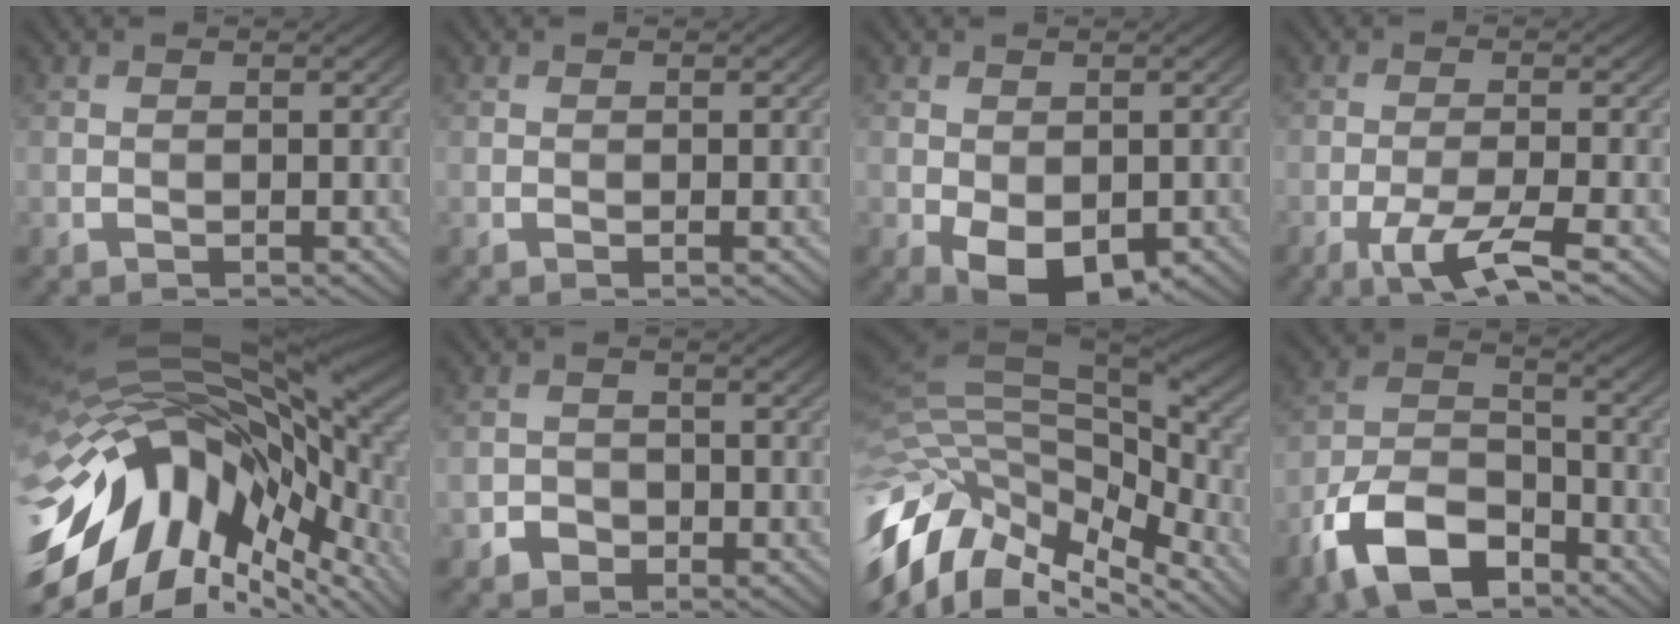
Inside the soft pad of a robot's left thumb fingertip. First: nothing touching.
{"total": 0.0}
{"total": 5.9, "force": [-2.2, 3.4, 4.3], "torque": [-0.082, -0.017, -0.033]}
{"total": 5.7, "force": [-3.4, 1.1, 4.5], "torque": [-0.085, 0.003, -0.066]}
{"total": 18.3, "force": [-5.0, 9.6, 14.8], "torque": [-0.307, -0.010, -0.092]}
{"total": 1.9, "force": [-1.0, 1.6, 0.2], "torque": [0.000, -0.001, -0.021]}
{"total": 15.7, "force": [-7.4, 8.4, 11.1], "torque": [-0.257, -0.004, -0.117]}
{"total": 11.8, "force": [-7.4, 6.2, 6.8], "torque": [-0.146, -0.005, -0.157]}